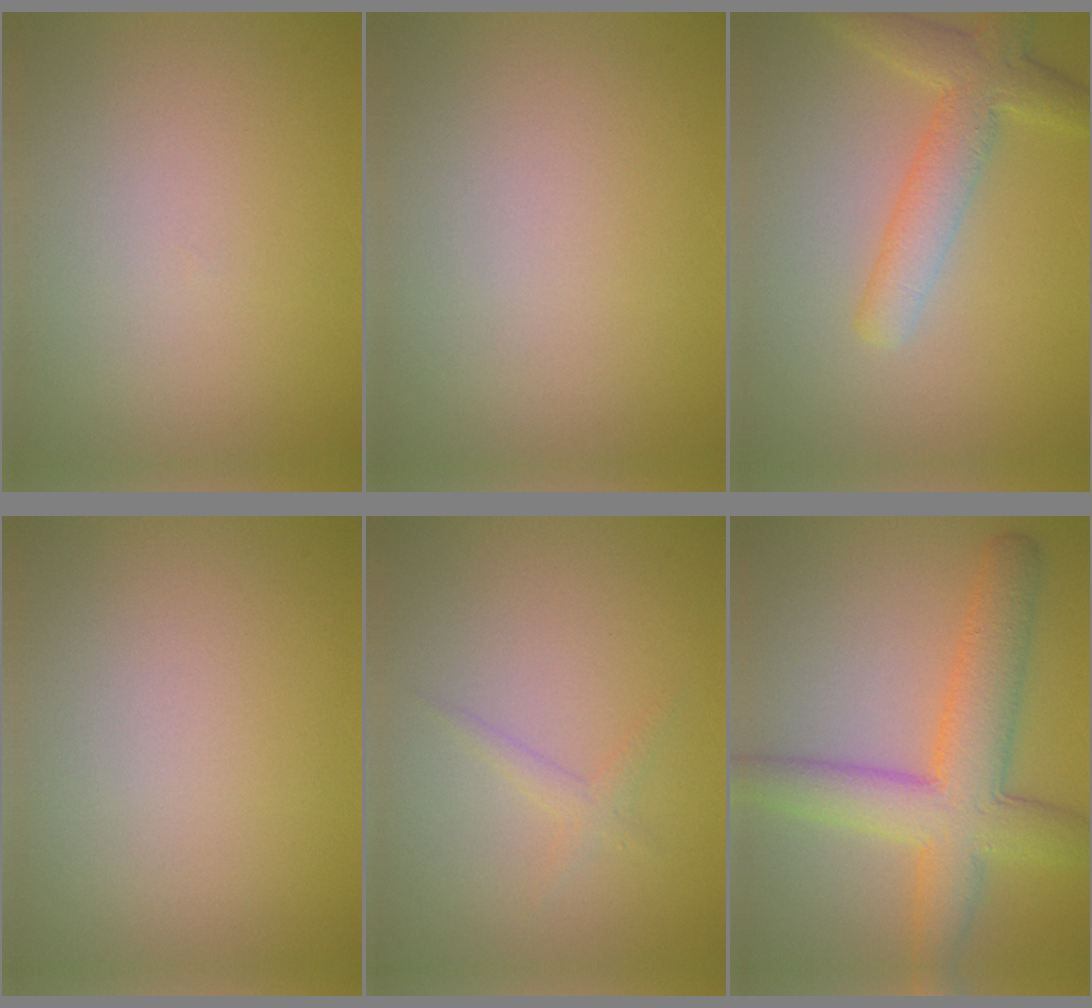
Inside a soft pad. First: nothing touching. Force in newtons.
{"total": 0.0}
{"total": 5.6, "press": 5.6, "slide": 0.3}
{"total": 0.0}
{"total": 1.1, "press": 1.1, "slide": 0.0}
{"total": 7.4, "press": 7.4, "slide": 0.3}